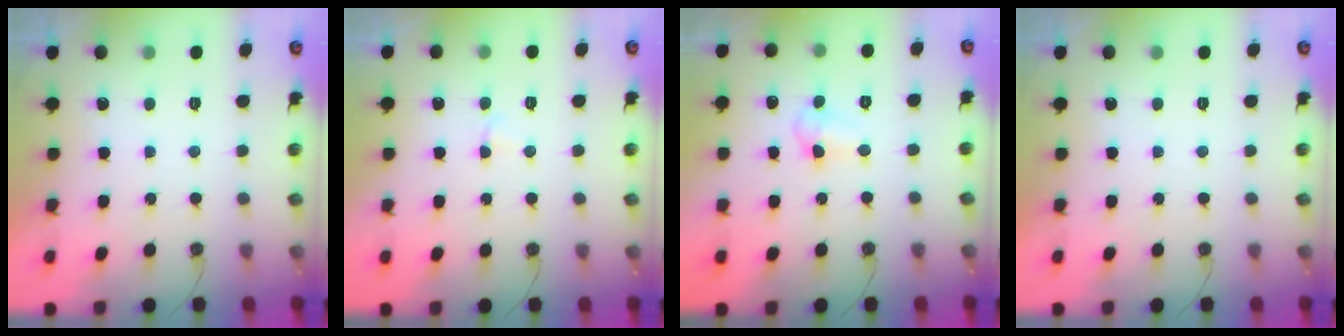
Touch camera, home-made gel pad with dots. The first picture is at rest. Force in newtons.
{"total": 2.6, "press": 2.6, "slide": 0.2}
{"total": 3.6, "press": 3.5, "slide": 1.0}
{"total": 0.0}